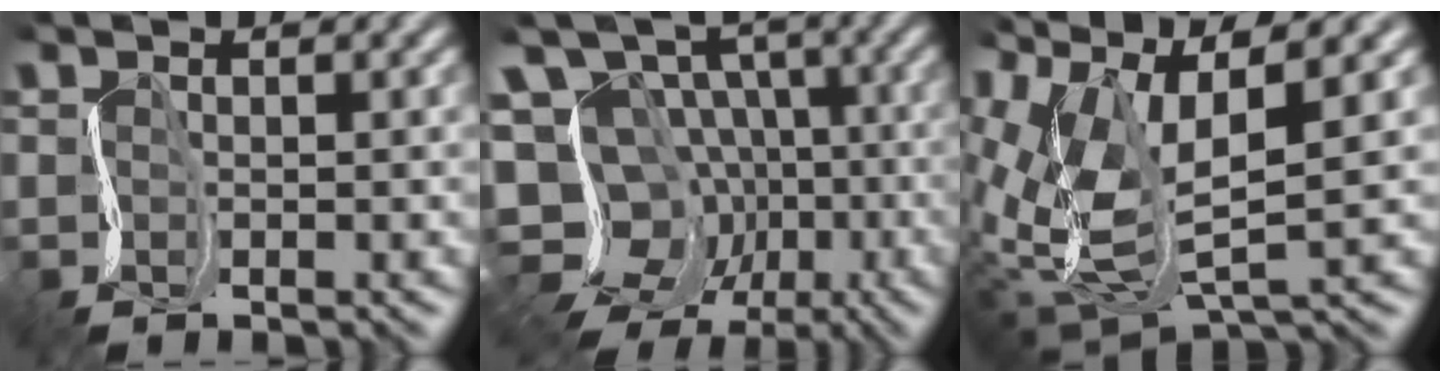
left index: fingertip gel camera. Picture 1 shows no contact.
{"total": 15.0, "force": [-5.8, 12.7, 5.5], "torque": [-0.116, 0.004, -0.097]}
{"total": 10.5, "force": [2.1, 5.2, 8.9], "torque": [-0.209, -0.008, 0.054]}